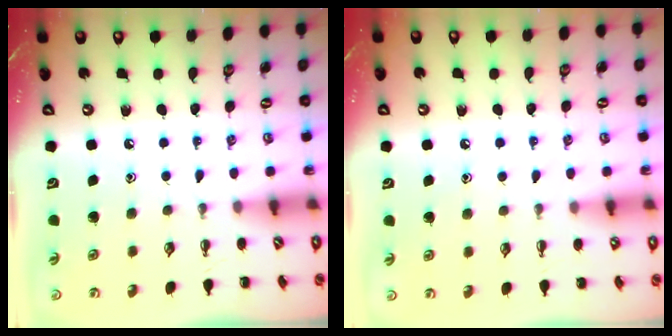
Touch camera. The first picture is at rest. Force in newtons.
{"total": 7.0, "press": 6.6, "slide": 2.3}